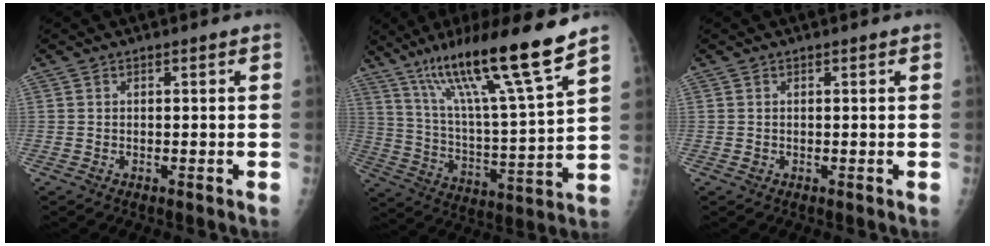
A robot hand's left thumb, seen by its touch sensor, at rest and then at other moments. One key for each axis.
{"total": 19.9, "fx": 14.1, "fy": 0.8, "fz": 14.1, "tx": -0.223, "ty": -0.065, "tz": 0.245}
{"total": 0.6, "fx": 0.0, "fy": 0.6, "fz": 0.1, "tx": 0.000, "ty": 0.001, "tz": -0.001}